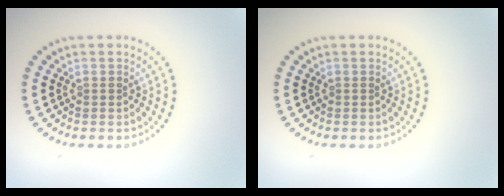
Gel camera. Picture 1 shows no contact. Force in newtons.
{"total": 0.0}